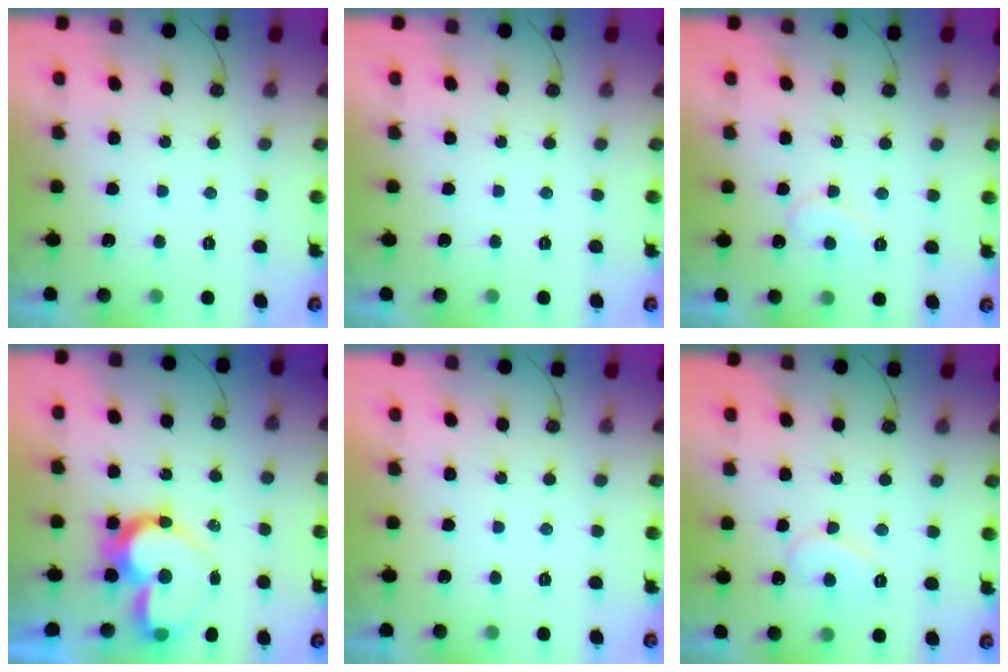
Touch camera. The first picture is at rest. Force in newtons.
{"total": 0.0}
{"total": 7.2, "press": 7.2, "slide": 0.6}
{"total": 14.6, "press": 14.6, "slide": 1.3}
{"total": 1.7, "press": 1.7, "slide": 0.0}
{"total": 8.0, "press": 7.9, "slide": 0.7}